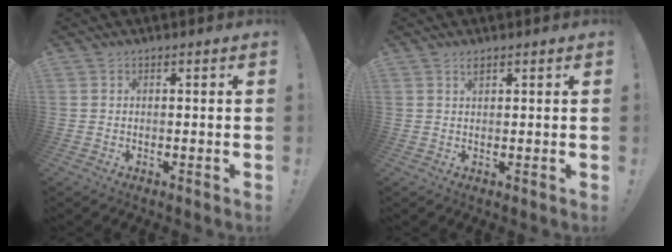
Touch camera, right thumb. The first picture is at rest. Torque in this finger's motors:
{"motor_torque": [-0.02, 0.08, 0.28, 0.06, 0.04]}